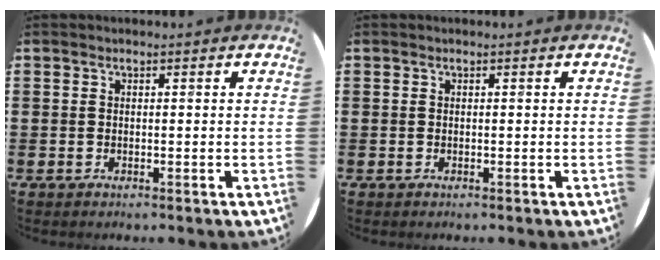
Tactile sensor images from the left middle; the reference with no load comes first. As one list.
[{"total": 0.0}]